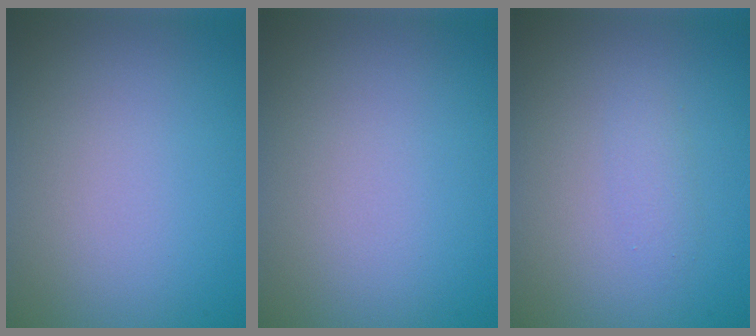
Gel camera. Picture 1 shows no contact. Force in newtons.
{"total": 0.0}
{"total": 1.0, "press": 1.0, "slide": 0.1}